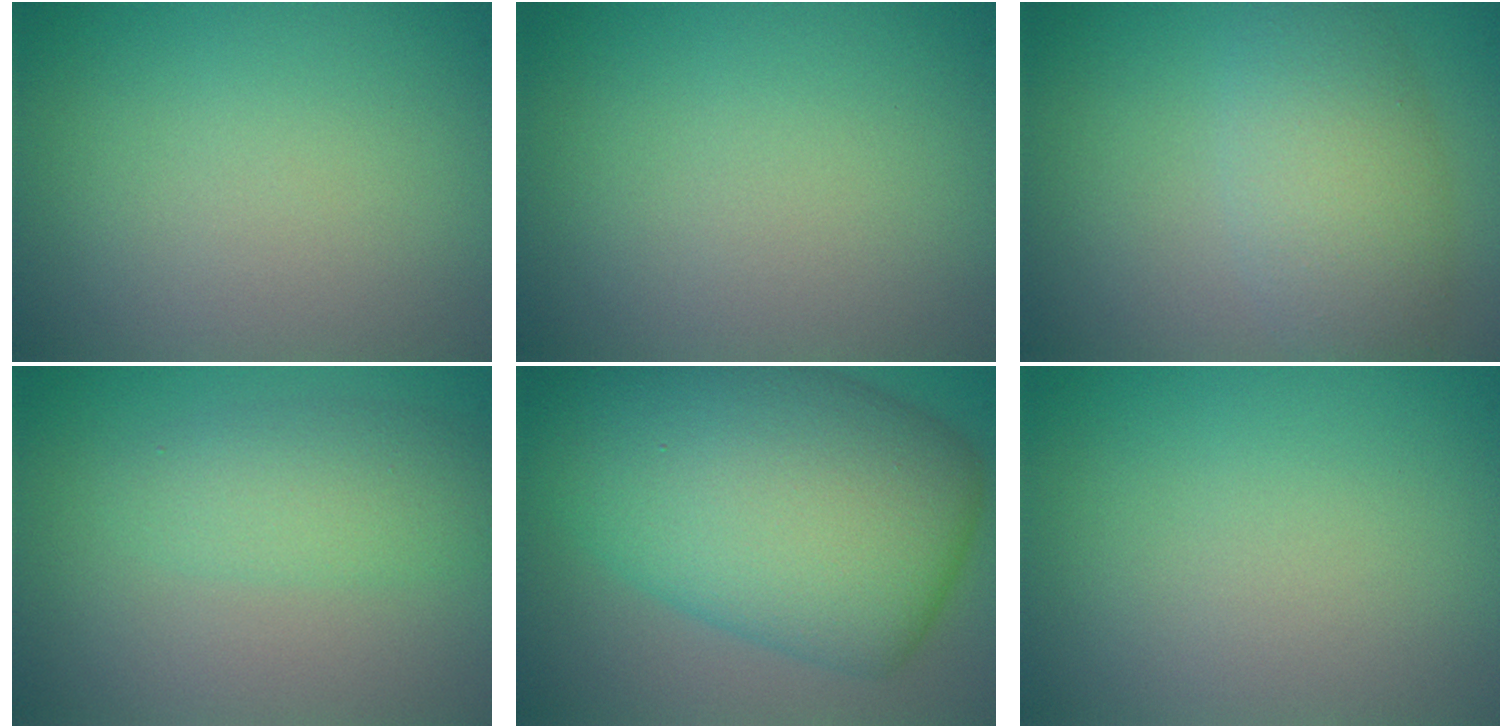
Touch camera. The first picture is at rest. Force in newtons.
{"total": 0.0}
{"total": 4.6, "press": 4.6, "slide": 0.2}
{"total": 2.9, "press": 2.9, "slide": 0.1}
{"total": 13.5, "press": 13.5, "slide": 0.2}
{"total": 0.0}